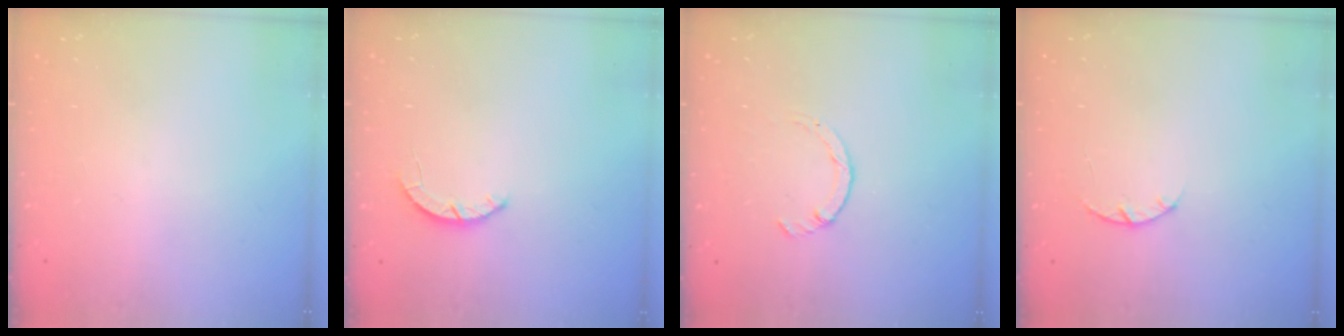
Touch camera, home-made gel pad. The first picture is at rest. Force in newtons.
{"total": 2.2, "press": 2.2, "slide": 0.3}
{"total": 2.2, "press": 2.1, "slide": 0.4}
{"total": 3.2, "press": 3.2, "slide": 0.5}